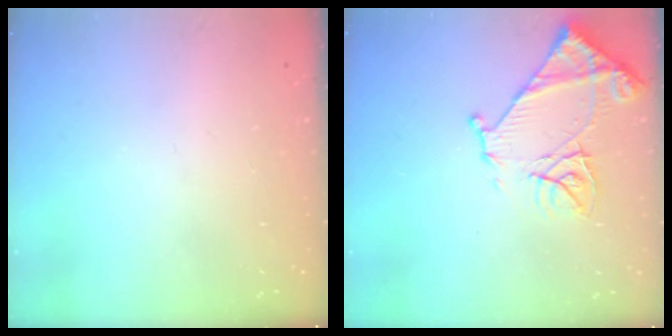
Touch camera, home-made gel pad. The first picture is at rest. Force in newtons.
{"total": 13.0, "press": 13.0, "slide": 1.3}